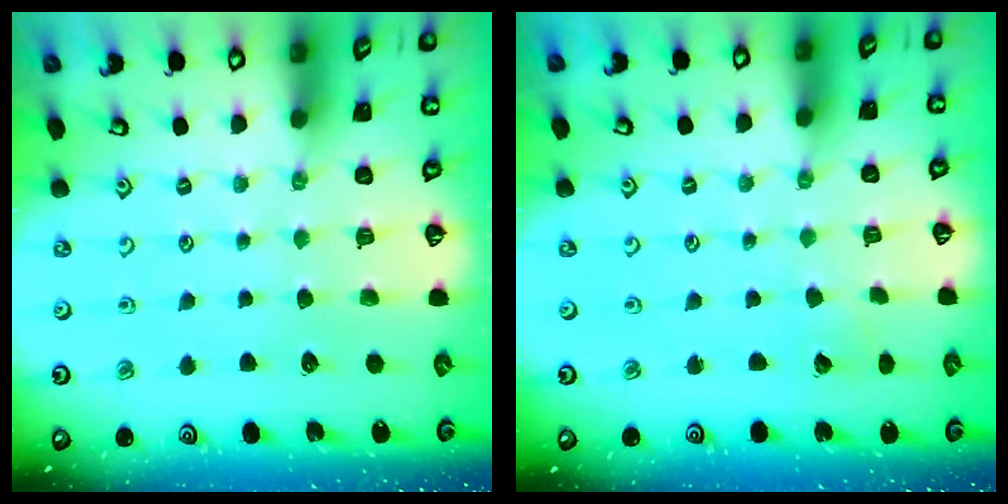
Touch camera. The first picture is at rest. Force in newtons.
{"total": 2.7, "press": 2.6, "slide": 0.3}